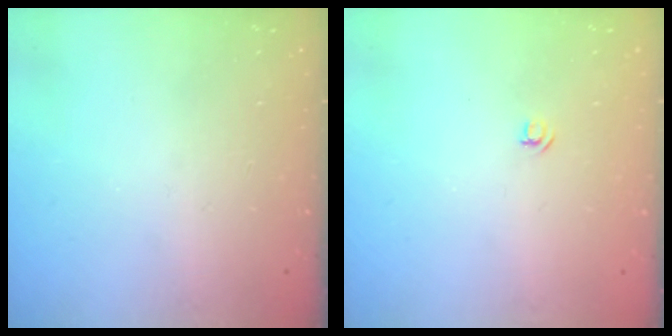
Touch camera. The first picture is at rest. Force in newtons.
{"total": 3.2, "press": 3.2, "slide": 0.3}